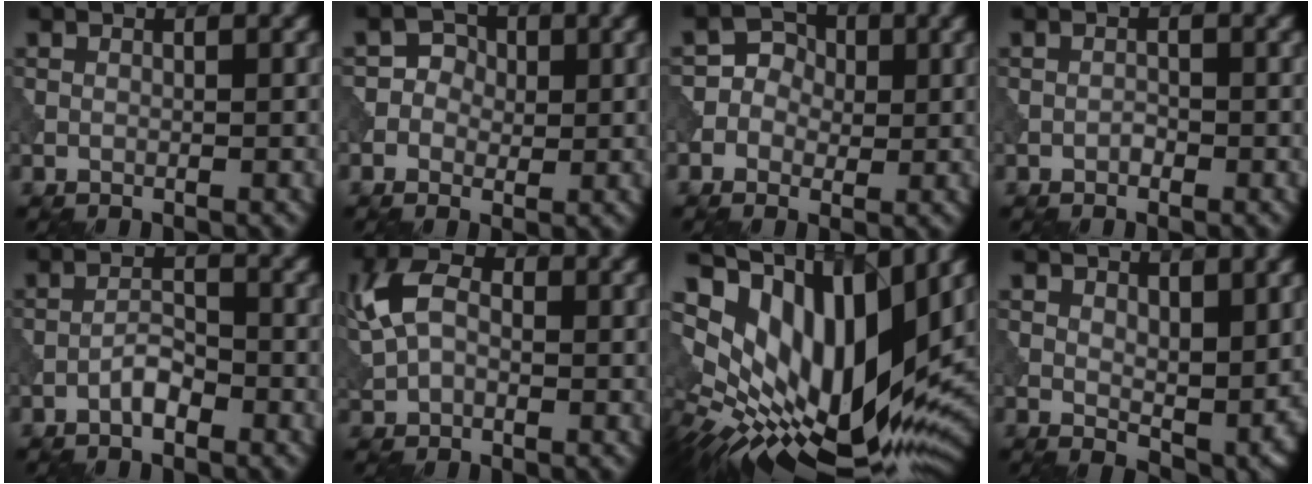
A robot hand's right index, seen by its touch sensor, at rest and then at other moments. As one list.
[{"total": 2.7, "force": [-0.1, 2.5, 1.1], "torque": [0.002, 0.001, -0.015]}, {"total": 3.5, "force": [-0.1, 3.2, 1.5], "torque": [-0.007, 0.008, -0.022]}, {"total": 0.7, "force": [-0.4, 0.4, 0.4], "torque": [-0.006, 0.000, -0.008]}, {"total": 2.1, "force": [-1.3, 0.7, 1.5], "torque": [-0.026, 0.007, -0.026]}, {"total": 5.8, "force": [1.0, 3.8, 4.3], "torque": [-0.091, 0.011, 0.006]}, {"total": 15.3, "force": [5.9, 7.0, 12.2], "torque": [-0.229, 0.014, 0.106]}, {"total": 4.8, "force": [1.8, 2.6, 3.6], "torque": [-0.058, -0.017, 0.037]}]